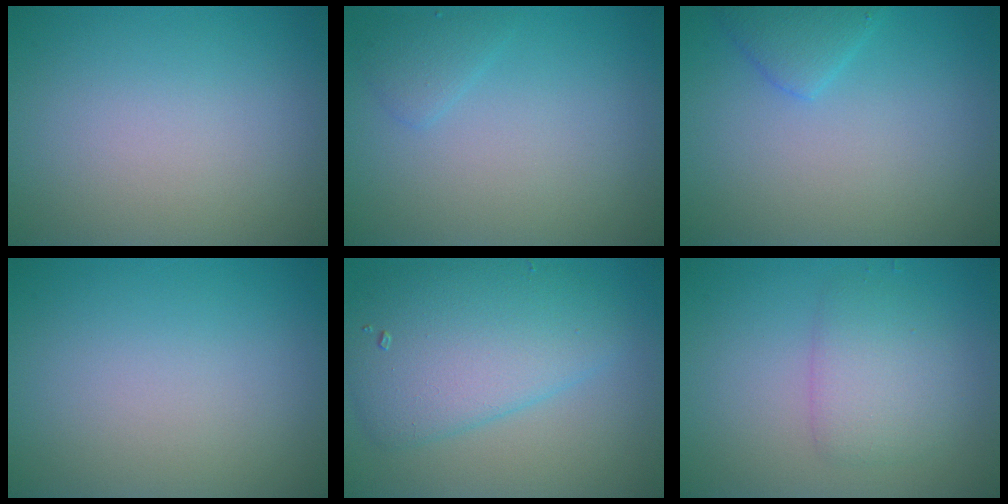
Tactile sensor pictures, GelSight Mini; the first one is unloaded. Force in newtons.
{"total": 1.3, "press": 1.3, "slide": 0.1}
{"total": 2.1, "press": 2.1, "slide": 0.1}
{"total": 0.0}
{"total": 6.7, "press": 6.7, "slide": 0.1}
{"total": 2.9, "press": 2.9, "slide": 0.1}